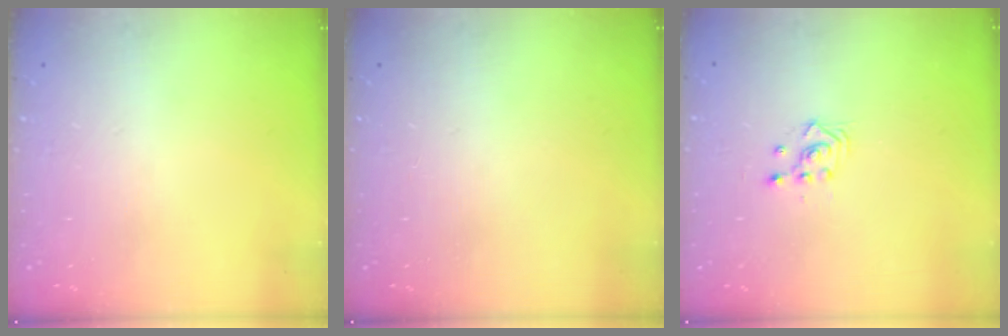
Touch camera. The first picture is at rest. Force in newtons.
{"total": 0.0}
{"total": 2.5, "press": 2.5, "slide": 0.3}